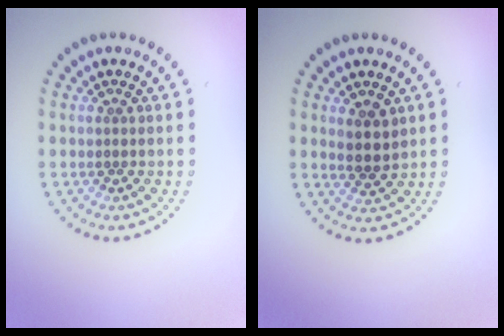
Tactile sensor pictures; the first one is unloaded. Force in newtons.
{"total": 2.5, "press": 2.2, "slide": 1.0}